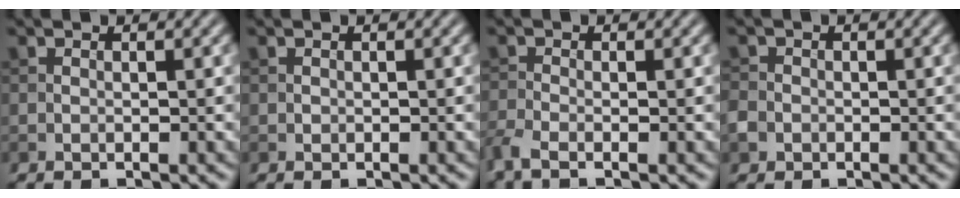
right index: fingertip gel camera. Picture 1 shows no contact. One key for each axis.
{"total": 0.0}
{"total": 2.3, "fx": -1.7, "fy": 0.7, "fz": 1.4, "tx": -0.041, "ty": -0.011, "tz": -0.045}
{"total": 1.6, "fx": -0.6, "fy": 1.5, "fz": 0.5, "tx": -0.007, "ty": -0.001, "tz": -0.016}